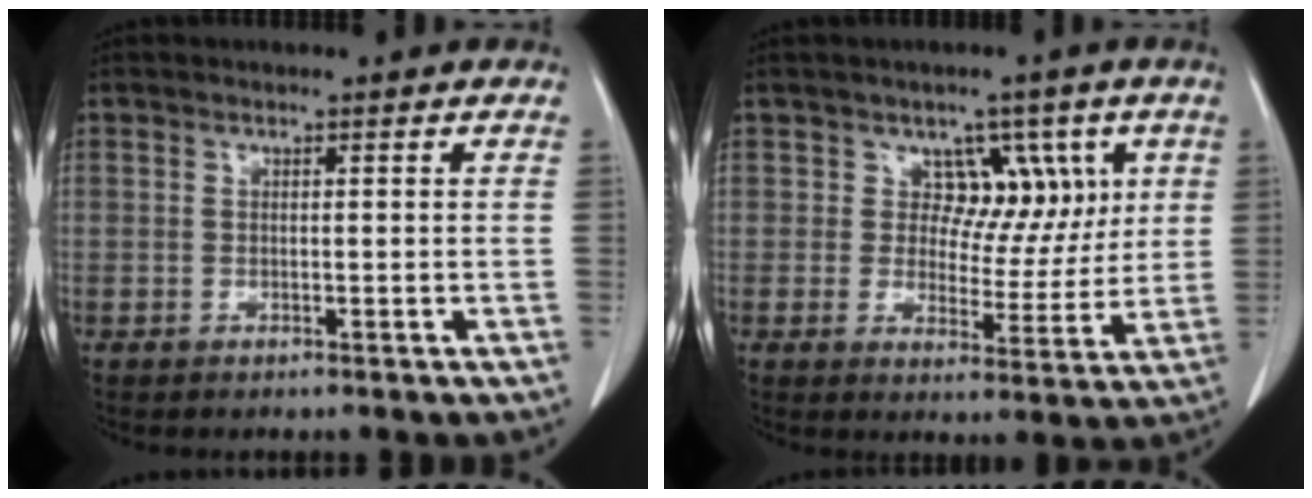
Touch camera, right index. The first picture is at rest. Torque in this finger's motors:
{"motor_torque": [0.14, 0.14, 0.07, 0.00]}